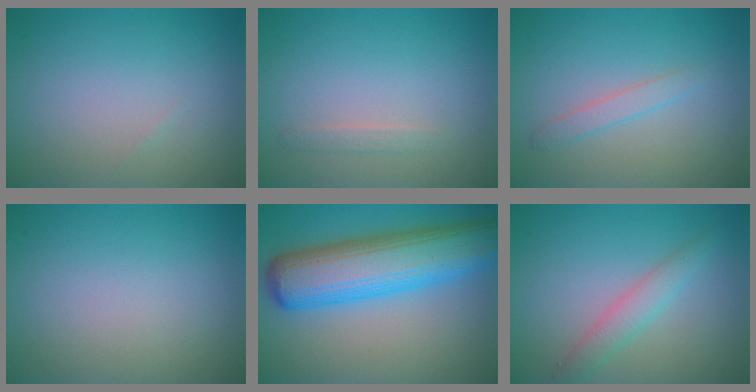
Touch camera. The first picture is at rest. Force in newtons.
{"total": 0.9, "press": 0.8, "slide": 0.1}
{"total": 1.4, "press": 1.4, "slide": 0.1}
{"total": 0.0}
{"total": 10.9, "press": 10.8, "slide": 0.3}
{"total": 2.7, "press": 2.7, "slide": 0.2}